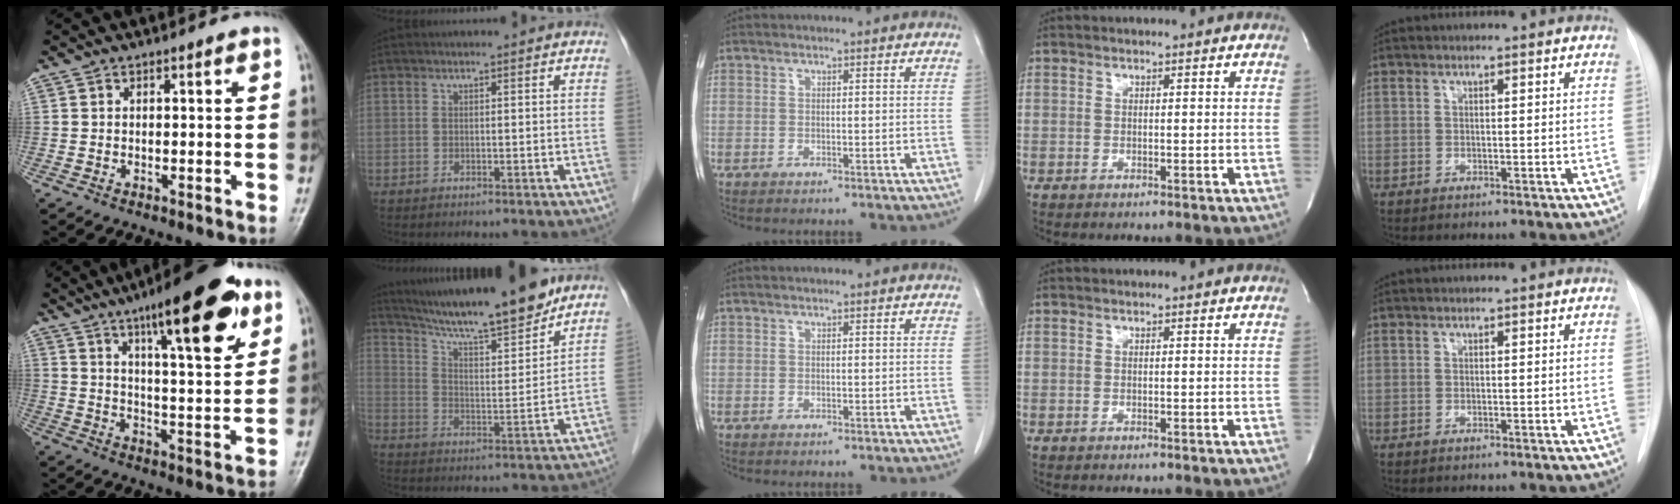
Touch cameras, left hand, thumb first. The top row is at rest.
{"thumb": {"total": 19.8, "force": [10.8, 5.3, 15.7], "torque": [-0.200, -0.037, 0.162]}, "index": {"total": 16.9, "force": [14.8, 1.0, 8.1], "torque": [-0.133, -0.001, 0.239]}}